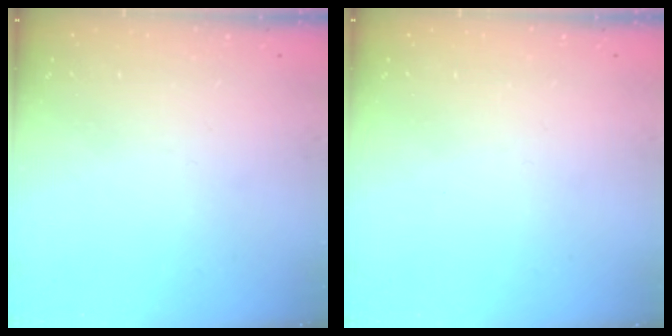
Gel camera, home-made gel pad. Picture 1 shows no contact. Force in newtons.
{"total": 0.0}